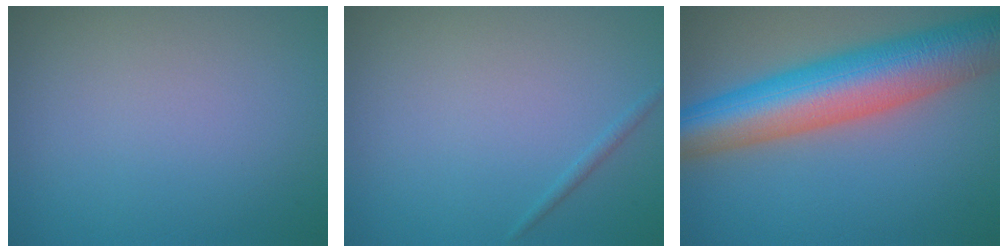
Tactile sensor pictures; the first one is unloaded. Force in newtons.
{"total": 0.6, "press": 0.6, "slide": 0.0}
{"total": 10.7, "press": 10.7, "slide": 0.3}